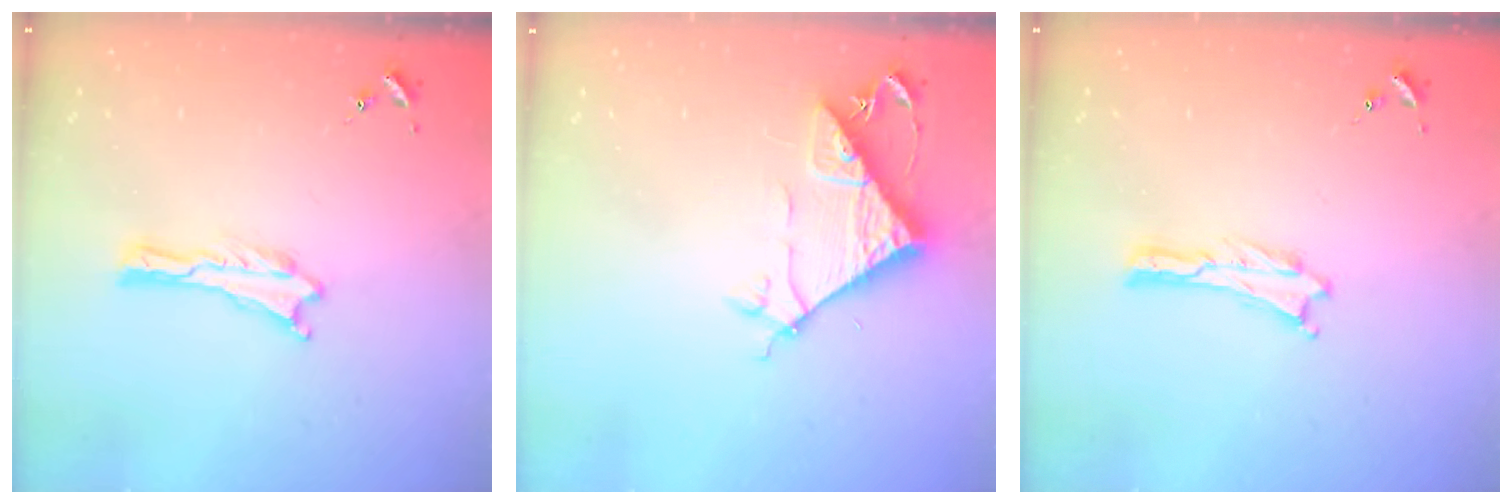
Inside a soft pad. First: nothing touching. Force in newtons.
{"total": 7.7, "press": 7.7, "slide": 0.8}
{"total": 0.0}